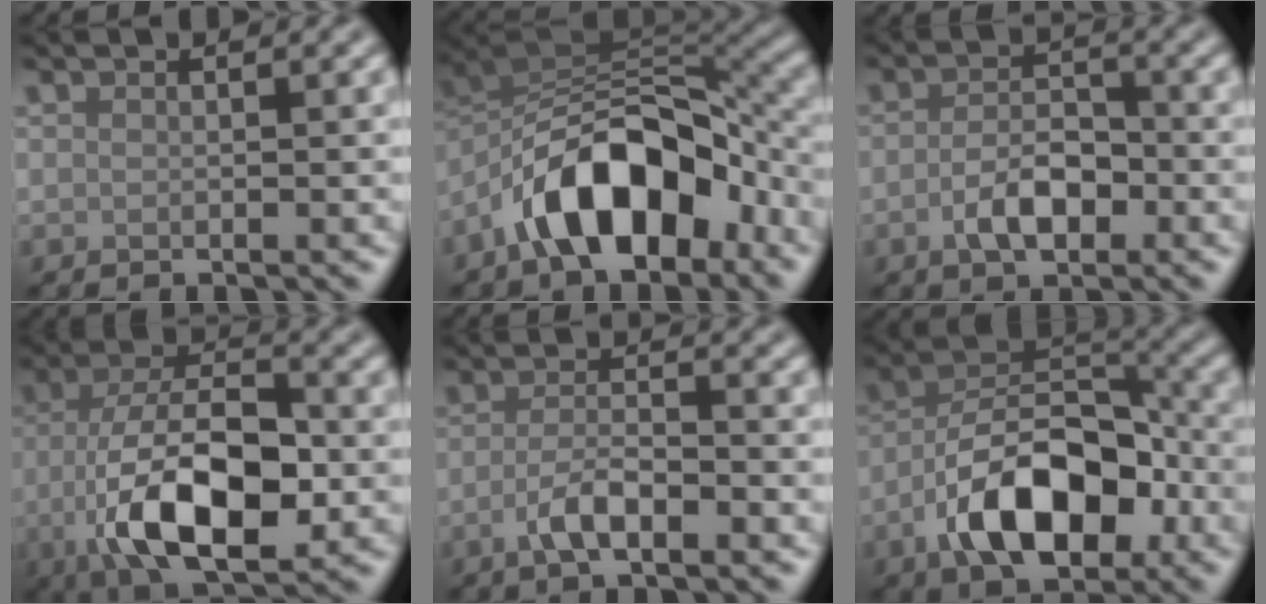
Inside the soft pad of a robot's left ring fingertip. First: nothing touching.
{"total": 10.2, "force": [-5.7, 4.9, 6.9], "torque": [-0.097, 0.020, -0.108]}
{"total": 3.7, "force": [-1.4, 1.9, 2.8], "torque": [-0.053, 0.003, -0.029]}
{"total": 11.0, "force": [-3.5, 5.0, 9.2], "torque": [-0.171, -0.006, -0.064]}
{"total": 3.3, "force": [-1.6, 1.0, 2.7], "torque": [-0.056, 0.003, -0.034]}
{"total": 10.1, "force": [-4.6, 5.1, 7.4], "torque": [-0.124, 0.013, -0.088]}